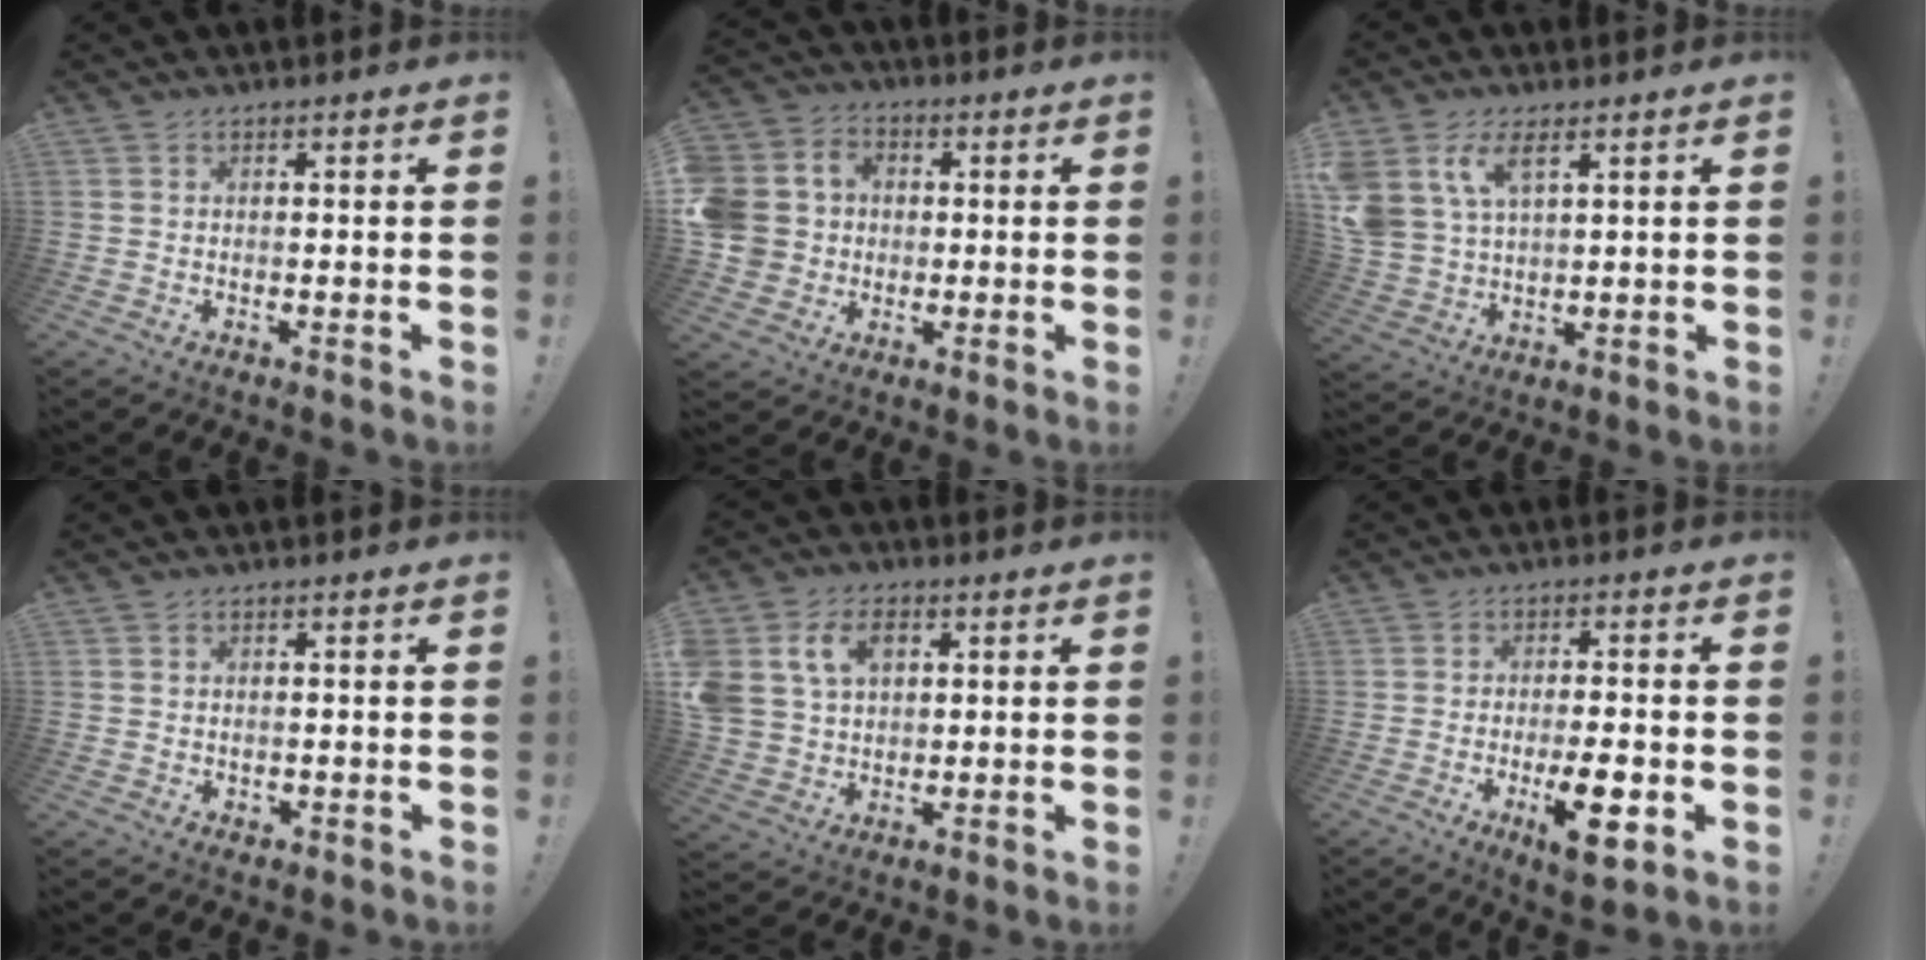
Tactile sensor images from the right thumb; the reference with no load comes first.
{"total": 10.6, "force": [-0.7, 9.8, 4.2], "torque": [-0.084, 0.020, -0.006]}
{"total": 10.0, "force": [5.5, 5.4, 6.4], "torque": [-0.154, -0.017, 0.107]}
{"total": 1.1, "force": [0.3, 1.1, 0.1], "torque": [0.002, 0.003, 0.004]}
{"total": 11.8, "force": [4.6, 9.0, 6.0], "torque": [-0.124, -0.006, 0.091]}
{"total": 9.6, "force": [-3.8, 2.5, 8.5], "torque": [-0.130, 0.004, -0.060]}